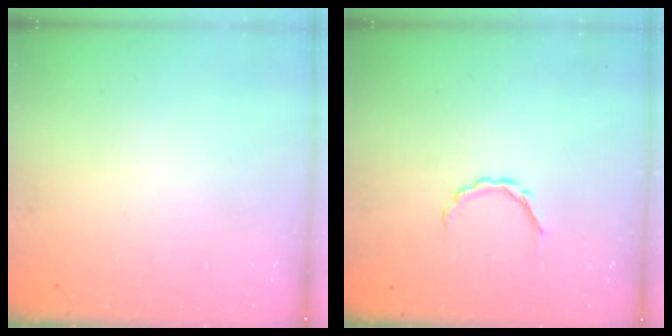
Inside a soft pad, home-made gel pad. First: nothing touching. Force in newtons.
{"total": 3.0, "press": 2.8, "slide": 0.9}